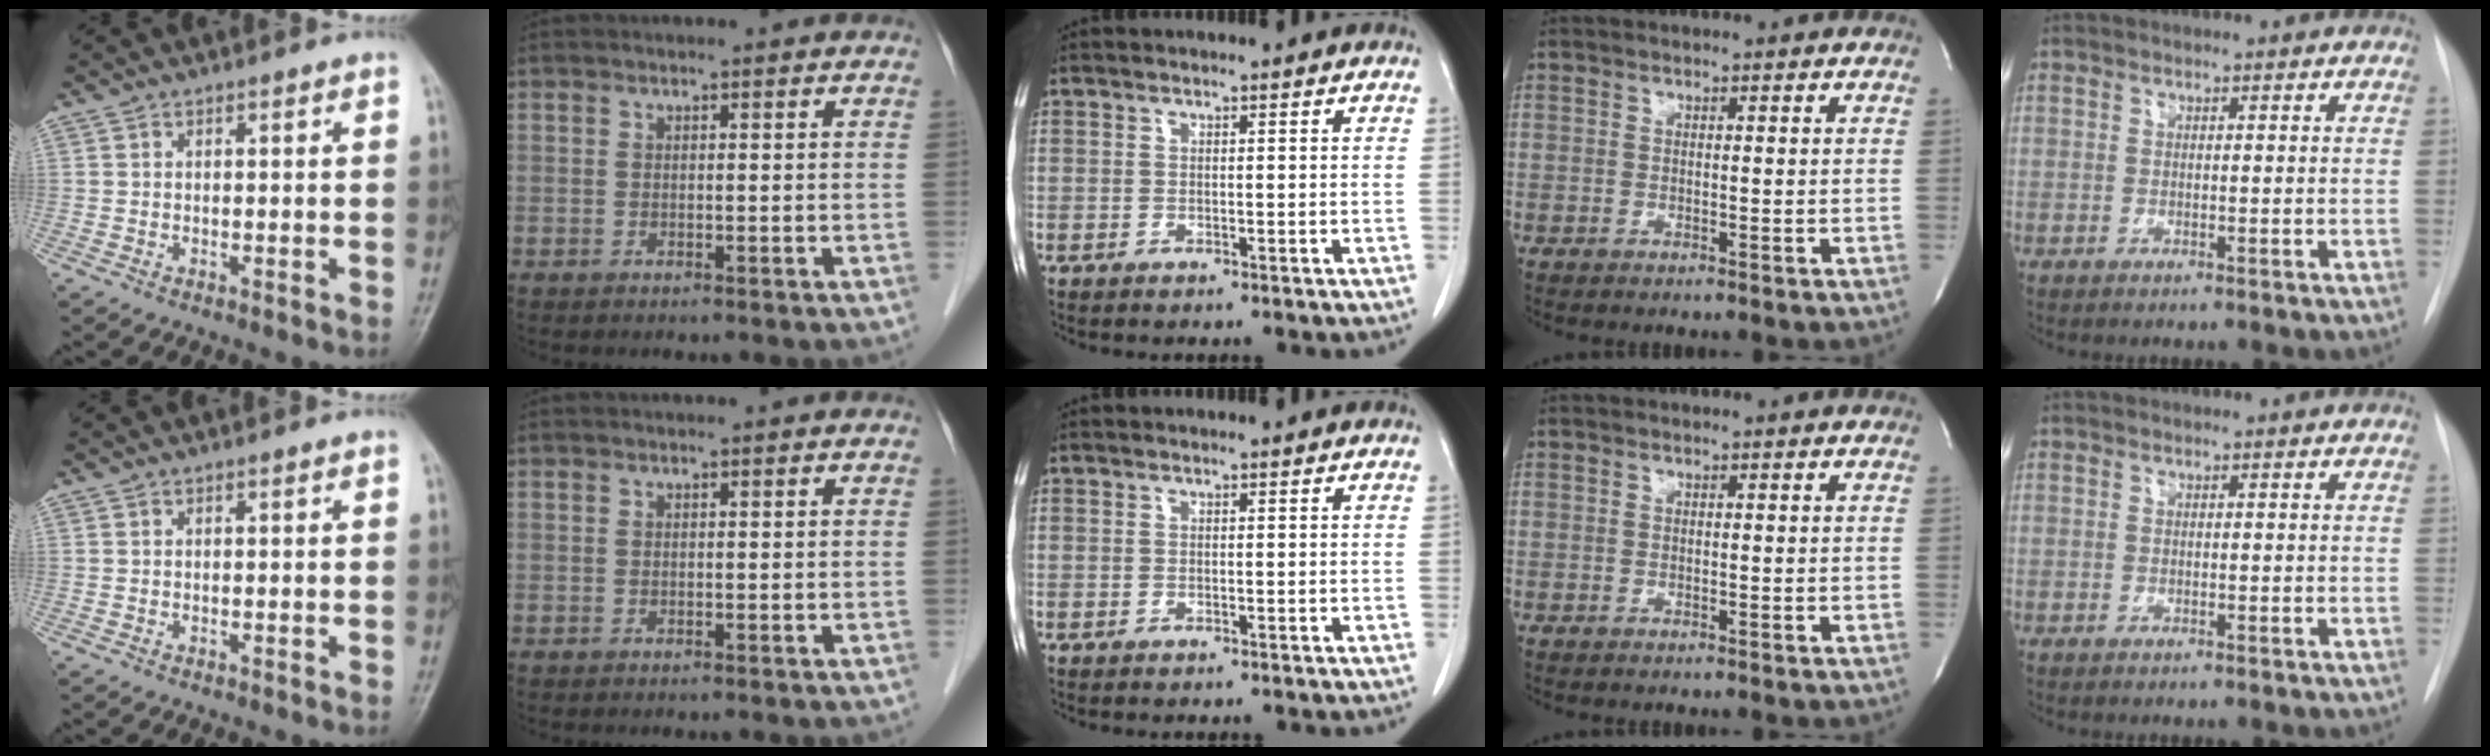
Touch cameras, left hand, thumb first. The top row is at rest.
{}